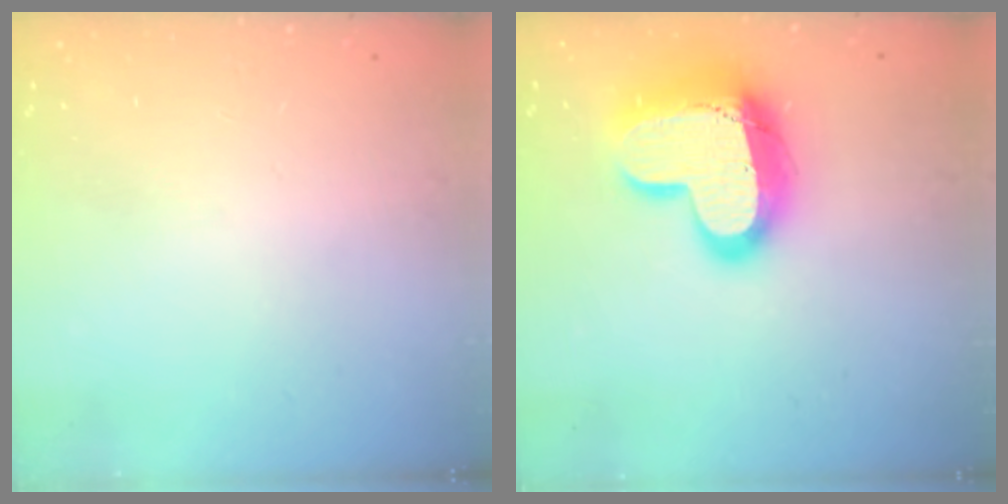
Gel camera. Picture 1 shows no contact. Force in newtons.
{"total": 23.1, "press": 23.0, "slide": 1.7}